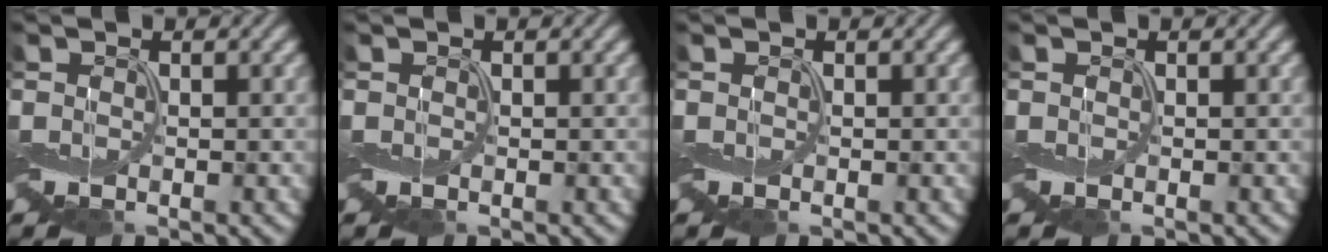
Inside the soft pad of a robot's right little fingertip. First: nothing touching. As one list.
[{"total": 0.0}, {"total": 0.0}, {"total": 0.0}]